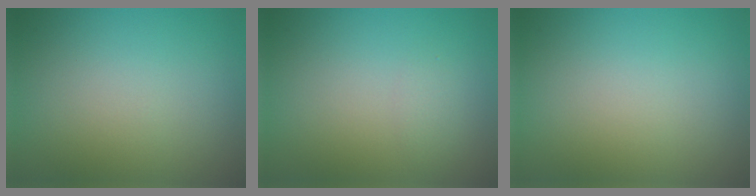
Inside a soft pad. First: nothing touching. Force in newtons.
{"total": 0.9, "press": 0.9, "slide": 0.0}
{"total": 0.0}